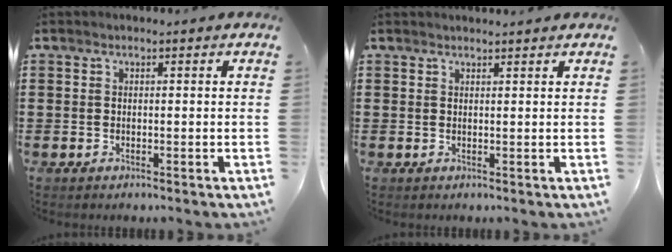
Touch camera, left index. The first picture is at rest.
{"total": 0.8, "force": [0.8, 0.1, 0.0], "torque": [-0.002, -0.001, 0.017]}